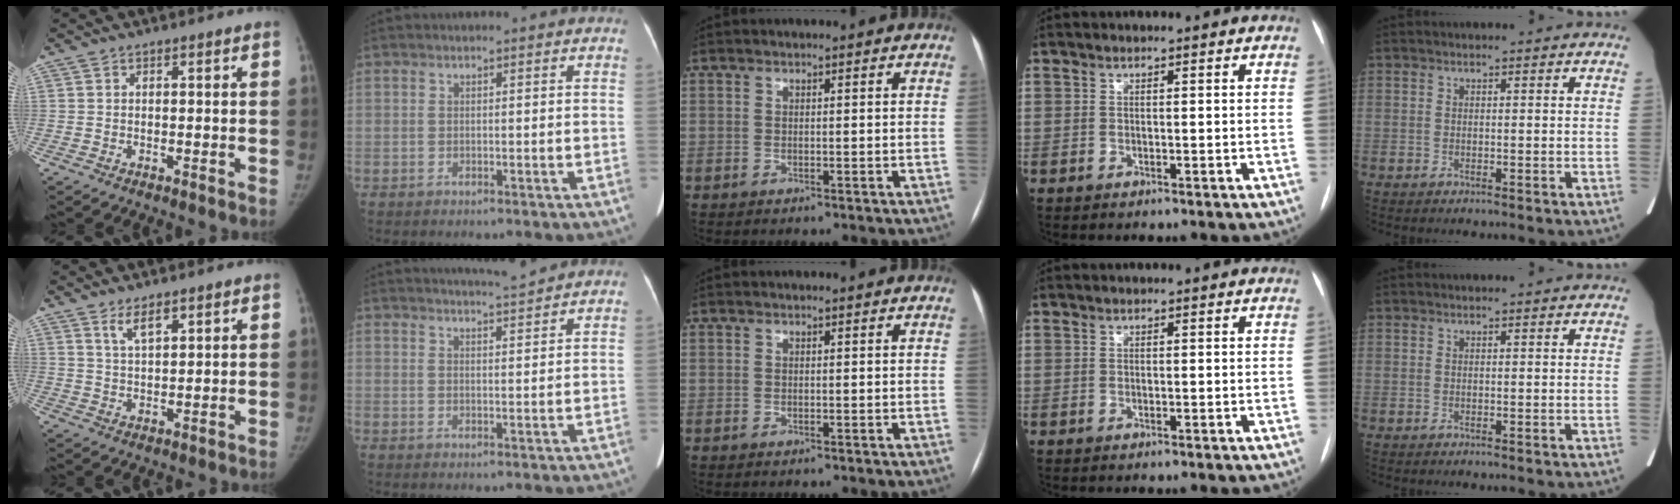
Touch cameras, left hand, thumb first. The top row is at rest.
{"thumb": {"total": 3.8, "force": [2.5, 1.2, 2.6], "torque": [-0.040, -0.015, 0.050]}, "index": {"total": 4.8, "force": [4.6, -0.8, 1.1], "torque": [-0.022, 0.001, 0.068]}}